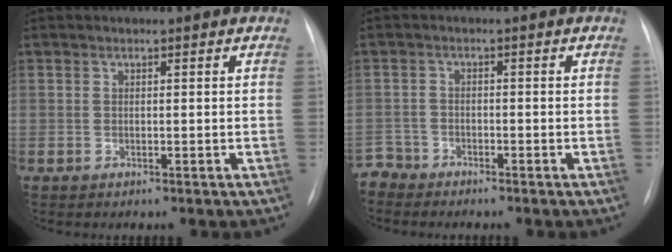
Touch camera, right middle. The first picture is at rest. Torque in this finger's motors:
{"motor_torque": [-0.12, -0.15, -0.02, -0.02]}